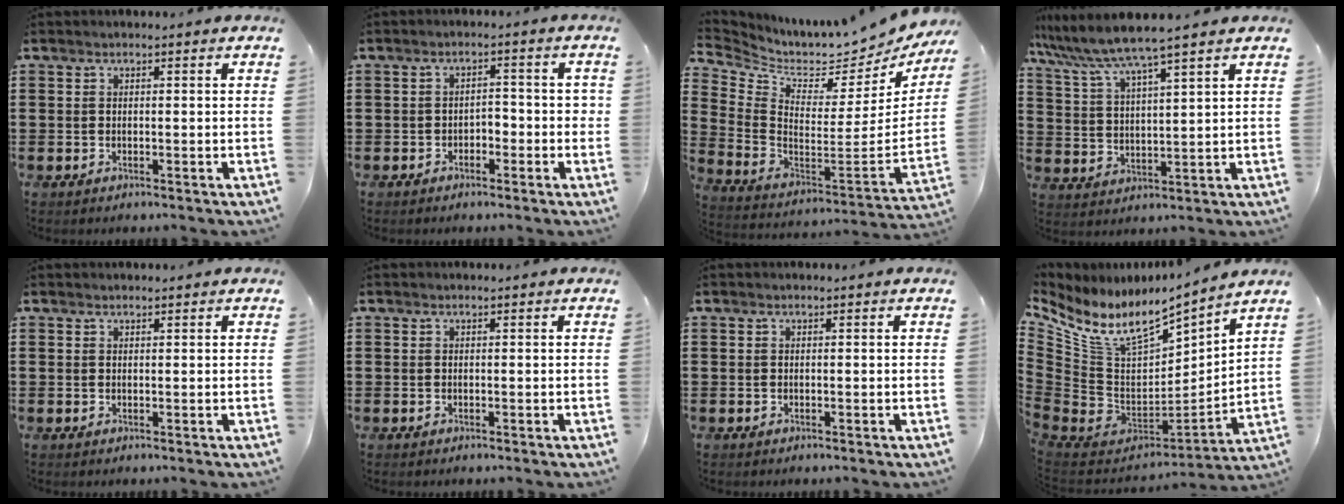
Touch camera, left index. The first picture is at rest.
{"total": 2.3, "force": [-1.6, 1.2, 1.1], "torque": [-0.024, 0.005, -0.036]}
{"total": 3.9, "force": [3.4, 1.5, 1.1], "torque": [-0.052, -0.054, 0.050]}
{"total": 6.4, "force": [5.5, -0.4, 3.3], "torque": [-0.085, -0.028, 0.092]}
{"total": 0.5, "force": [0.5, 0.1, 0.1], "torque": [-0.003, 0.001, 0.010]}
{"total": 0.0}
{"total": 0.0}
{"total": 11.2, "force": [7.3, 4.7, 7.0], "torque": [-0.172, -0.053, 0.131]}